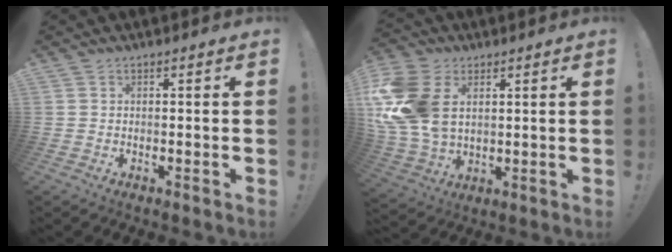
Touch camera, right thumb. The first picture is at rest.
{"total": 20.2, "force": [4.0, 14.3, 13.7], "torque": [-0.287, -0.011, 0.080]}